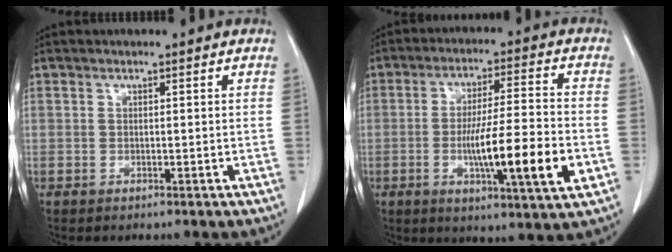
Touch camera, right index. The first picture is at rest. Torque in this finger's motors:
{"motor_torque": [1.73, -0.41, 0.55, 0.21]}